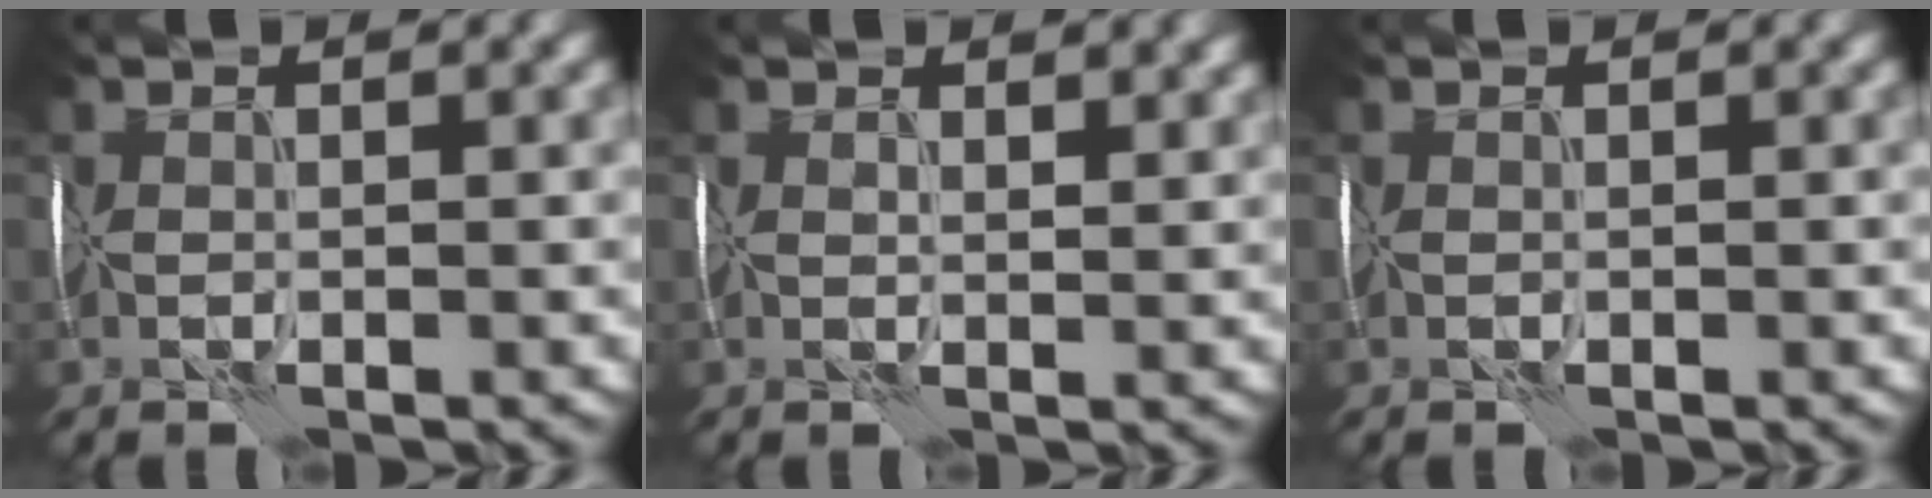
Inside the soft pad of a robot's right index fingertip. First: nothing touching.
{"total": 2.3, "force": [1.4, 1.1, 1.5], "torque": [-0.019, 0.002, 0.020]}
{"total": 0.0}